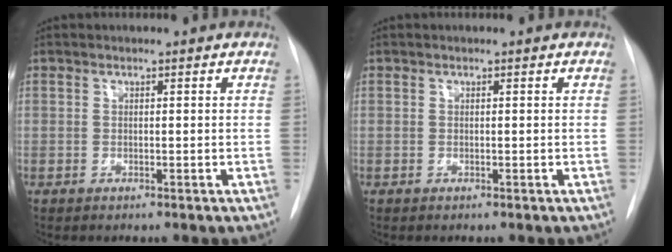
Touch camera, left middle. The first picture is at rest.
{"total": 0.0}